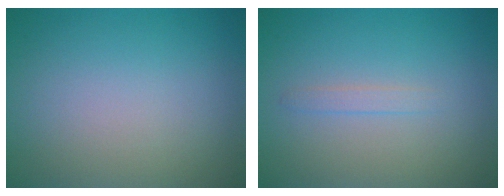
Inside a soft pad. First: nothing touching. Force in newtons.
{"total": 0.9, "press": 0.9, "slide": 0.1}